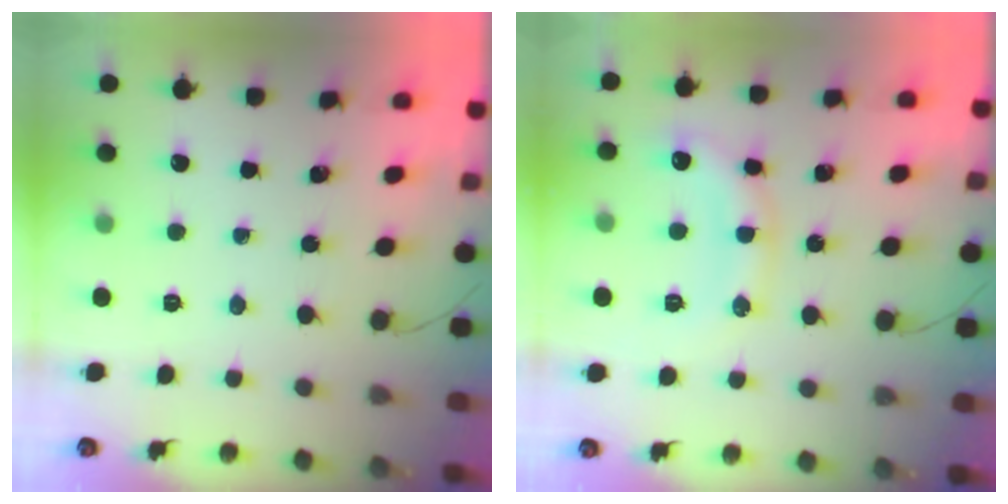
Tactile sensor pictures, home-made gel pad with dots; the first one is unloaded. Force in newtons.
{"total": 11.5, "press": 11.5, "slide": 0.6}